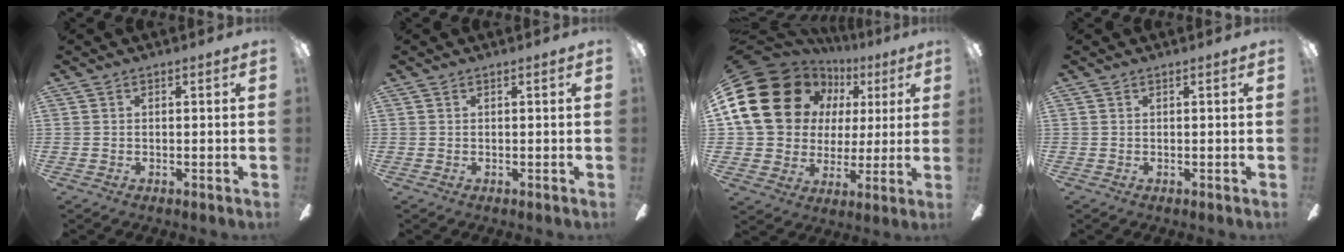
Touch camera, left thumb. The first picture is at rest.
{"total": 0.0}
{"total": 23.1, "force": [7.7, 18.9, 10.8], "torque": [-0.221, -0.030, 0.162]}
{"total": 0.0}